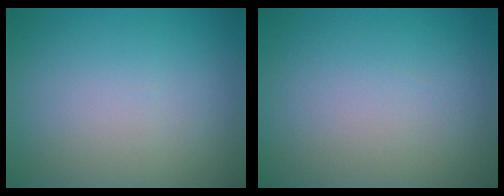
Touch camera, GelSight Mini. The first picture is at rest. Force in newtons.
{"total": 0.0}